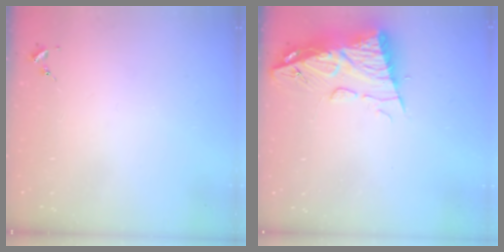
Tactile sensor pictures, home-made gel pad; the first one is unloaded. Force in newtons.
{"total": 12.5, "press": 12.5, "slide": 1.2}